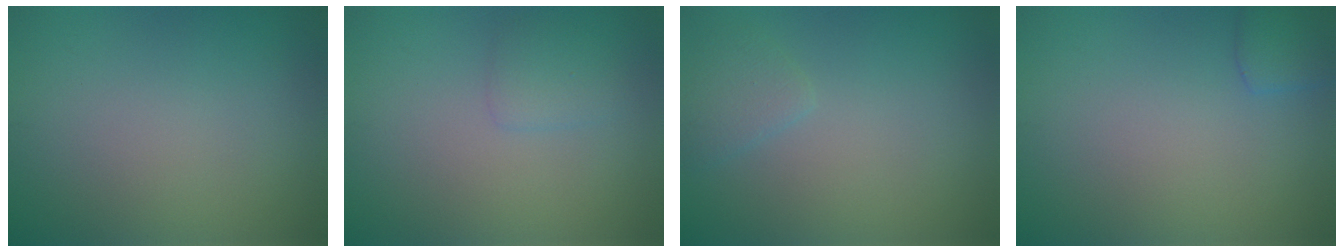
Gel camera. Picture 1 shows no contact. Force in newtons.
{"total": 1.4, "press": 1.4, "slide": 0.1}
{"total": 1.5, "press": 1.5, "slide": 0.1}
{"total": 2.0, "press": 2.0, "slide": 0.1}